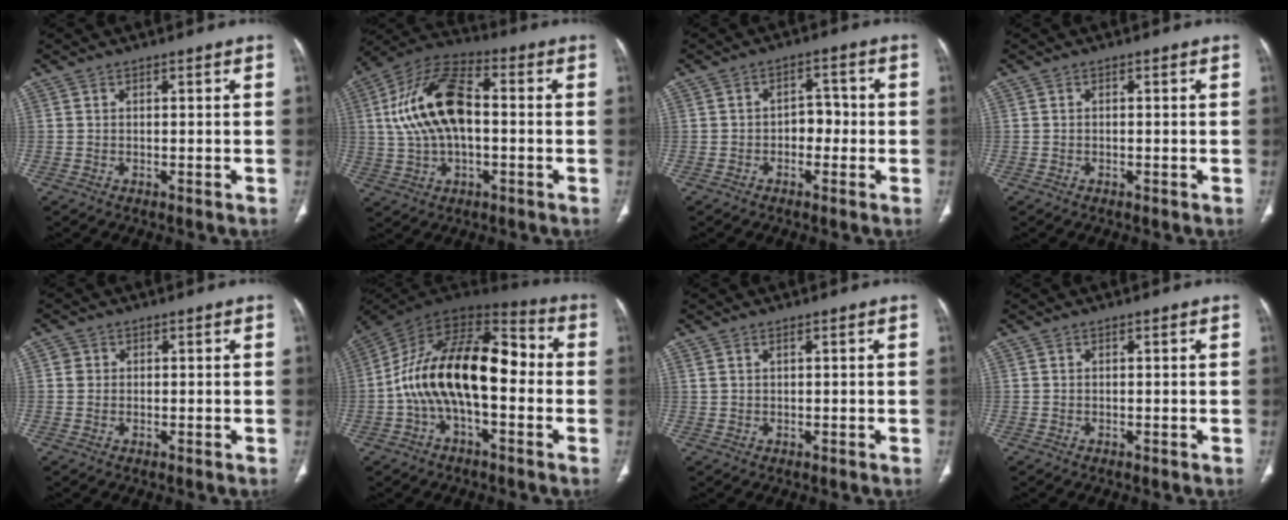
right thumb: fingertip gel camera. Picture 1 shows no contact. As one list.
[{"total": 16.6, "force": [1.1, 8.8, 14.0], "torque": [-0.269, 0.031, 0.012]}, {"total": 4.1, "force": [-1.0, 3.0, 2.6], "torque": [-0.015, 0.018, -0.023]}, {"total": 0.0}, {"total": 1.5, "force": [0.3, 1.5, 0.3], "torque": [0.002, 0.001, 0.004]}, {"total": 20.9, "force": [-1.6, 10.7, 17.9], "torque": [-0.292, 0.055, -0.037]}, {"total": 0.9, "force": [0.7, 0.2, 0.6], "torque": [-0.014, 0.005, 0.019]}, {"total": 0.0}]